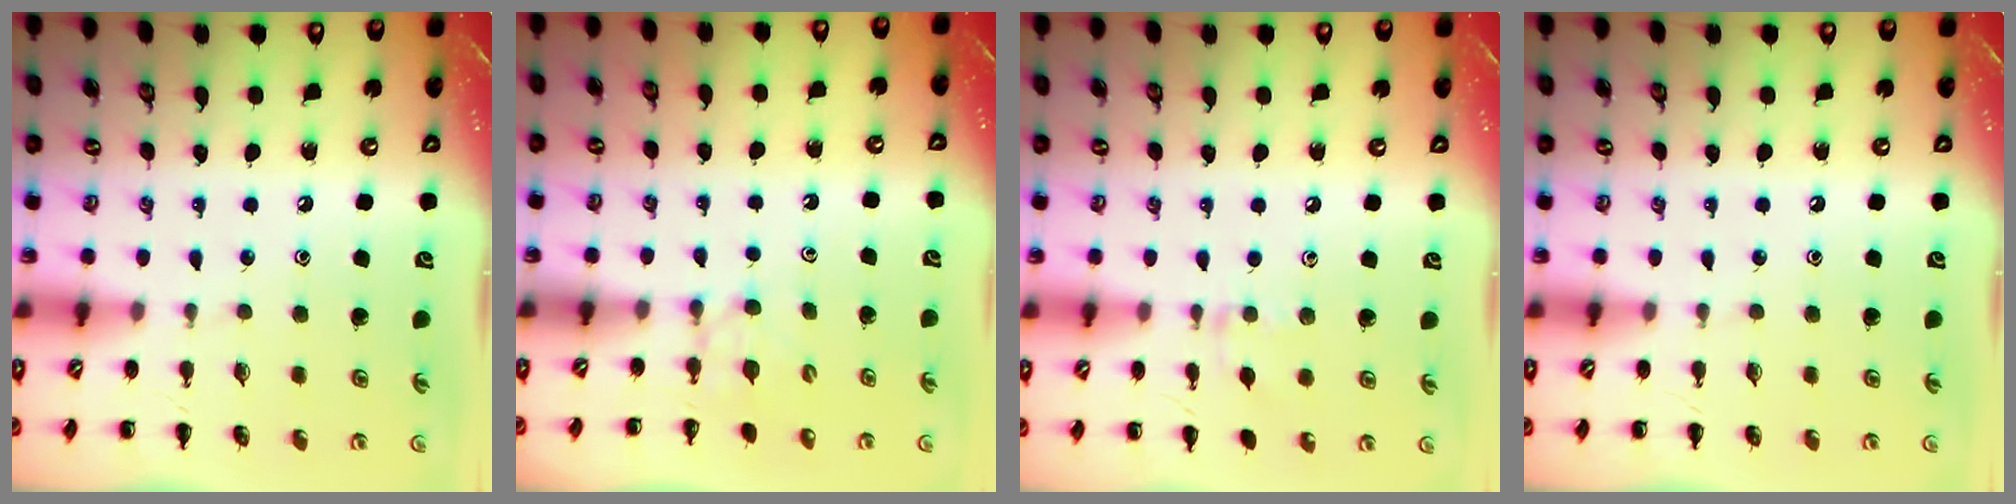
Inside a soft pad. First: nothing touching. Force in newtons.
{"total": 2.6, "press": 2.4, "slide": 1.1}
{"total": 6.5, "press": 6.2, "slide": 1.8}
{"total": 0.0}